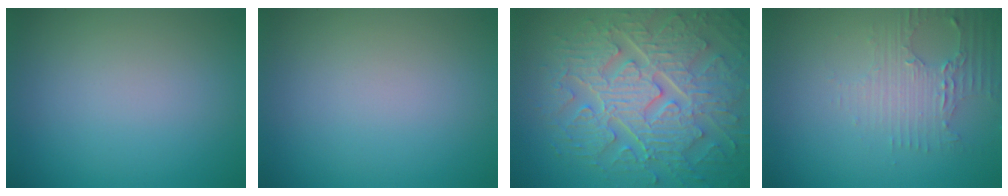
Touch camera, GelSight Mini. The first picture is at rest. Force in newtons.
{"total": 0.0}
{"total": 9.6, "press": 7.0, "slide": 6.6}
{"total": 3.0, "press": 2.5, "slide": 1.7}